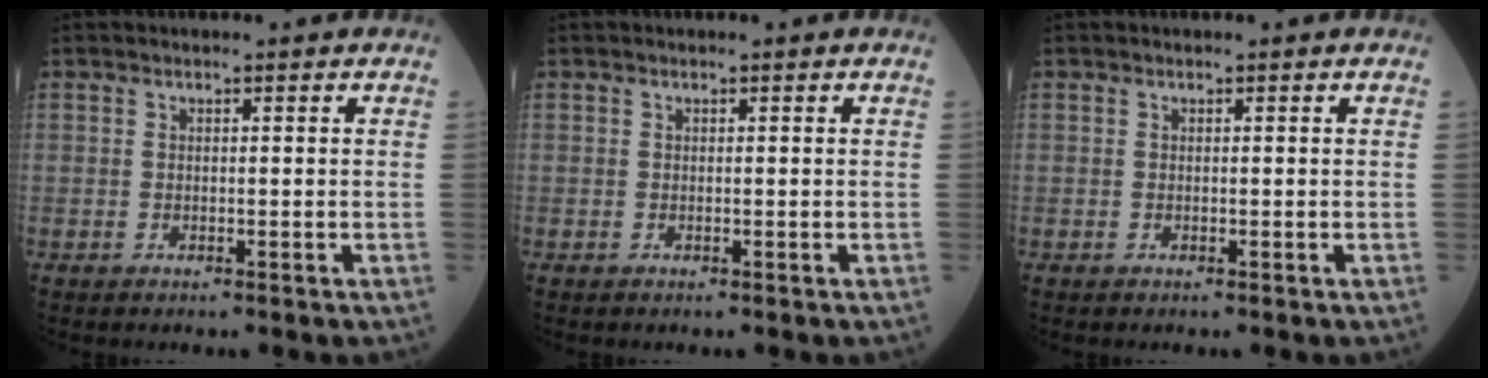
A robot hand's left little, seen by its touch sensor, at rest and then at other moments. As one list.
[{"total": 0.0}, {"total": 0.0}]